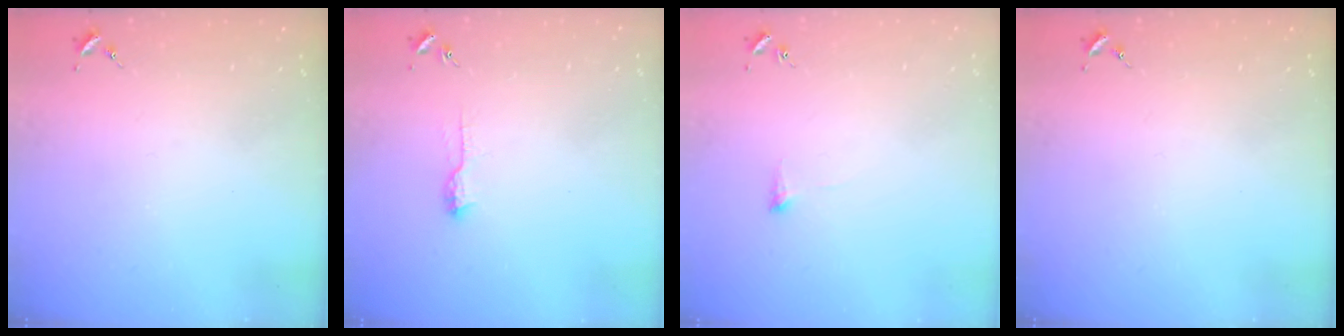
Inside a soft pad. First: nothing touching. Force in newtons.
{"total": 6.7, "press": 6.6, "slide": 0.8}
{"total": 6.1, "press": 6.1, "slide": 0.9}
{"total": 0.0}